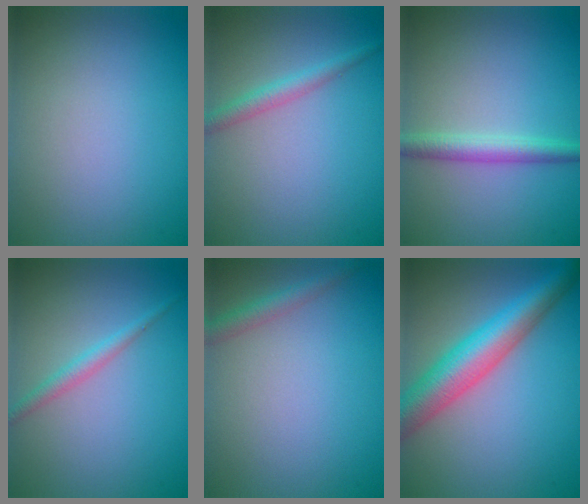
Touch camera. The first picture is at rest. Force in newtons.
{"total": 2.0, "press": 2.0, "slide": 0.1}
{"total": 2.7, "press": 2.7, "slide": 0.0}
{"total": 1.5, "press": 1.5, "slide": 0.1}
{"total": 1.8, "press": 1.8, "slide": 0.0}
{"total": 6.9, "press": 6.9, "slide": 0.3}